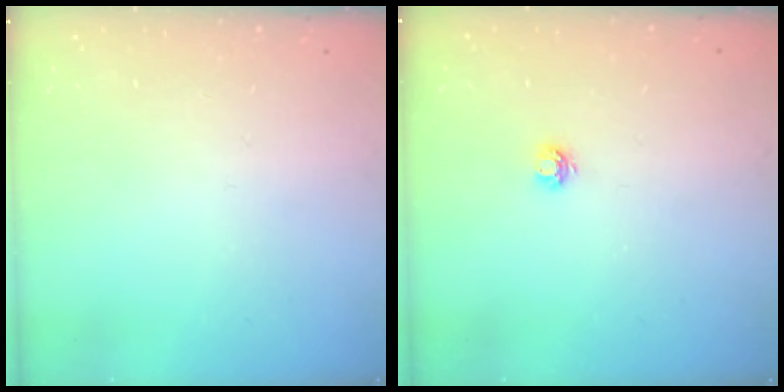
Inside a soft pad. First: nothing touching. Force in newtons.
{"total": 3.9, "press": 3.9, "slide": 0.5}